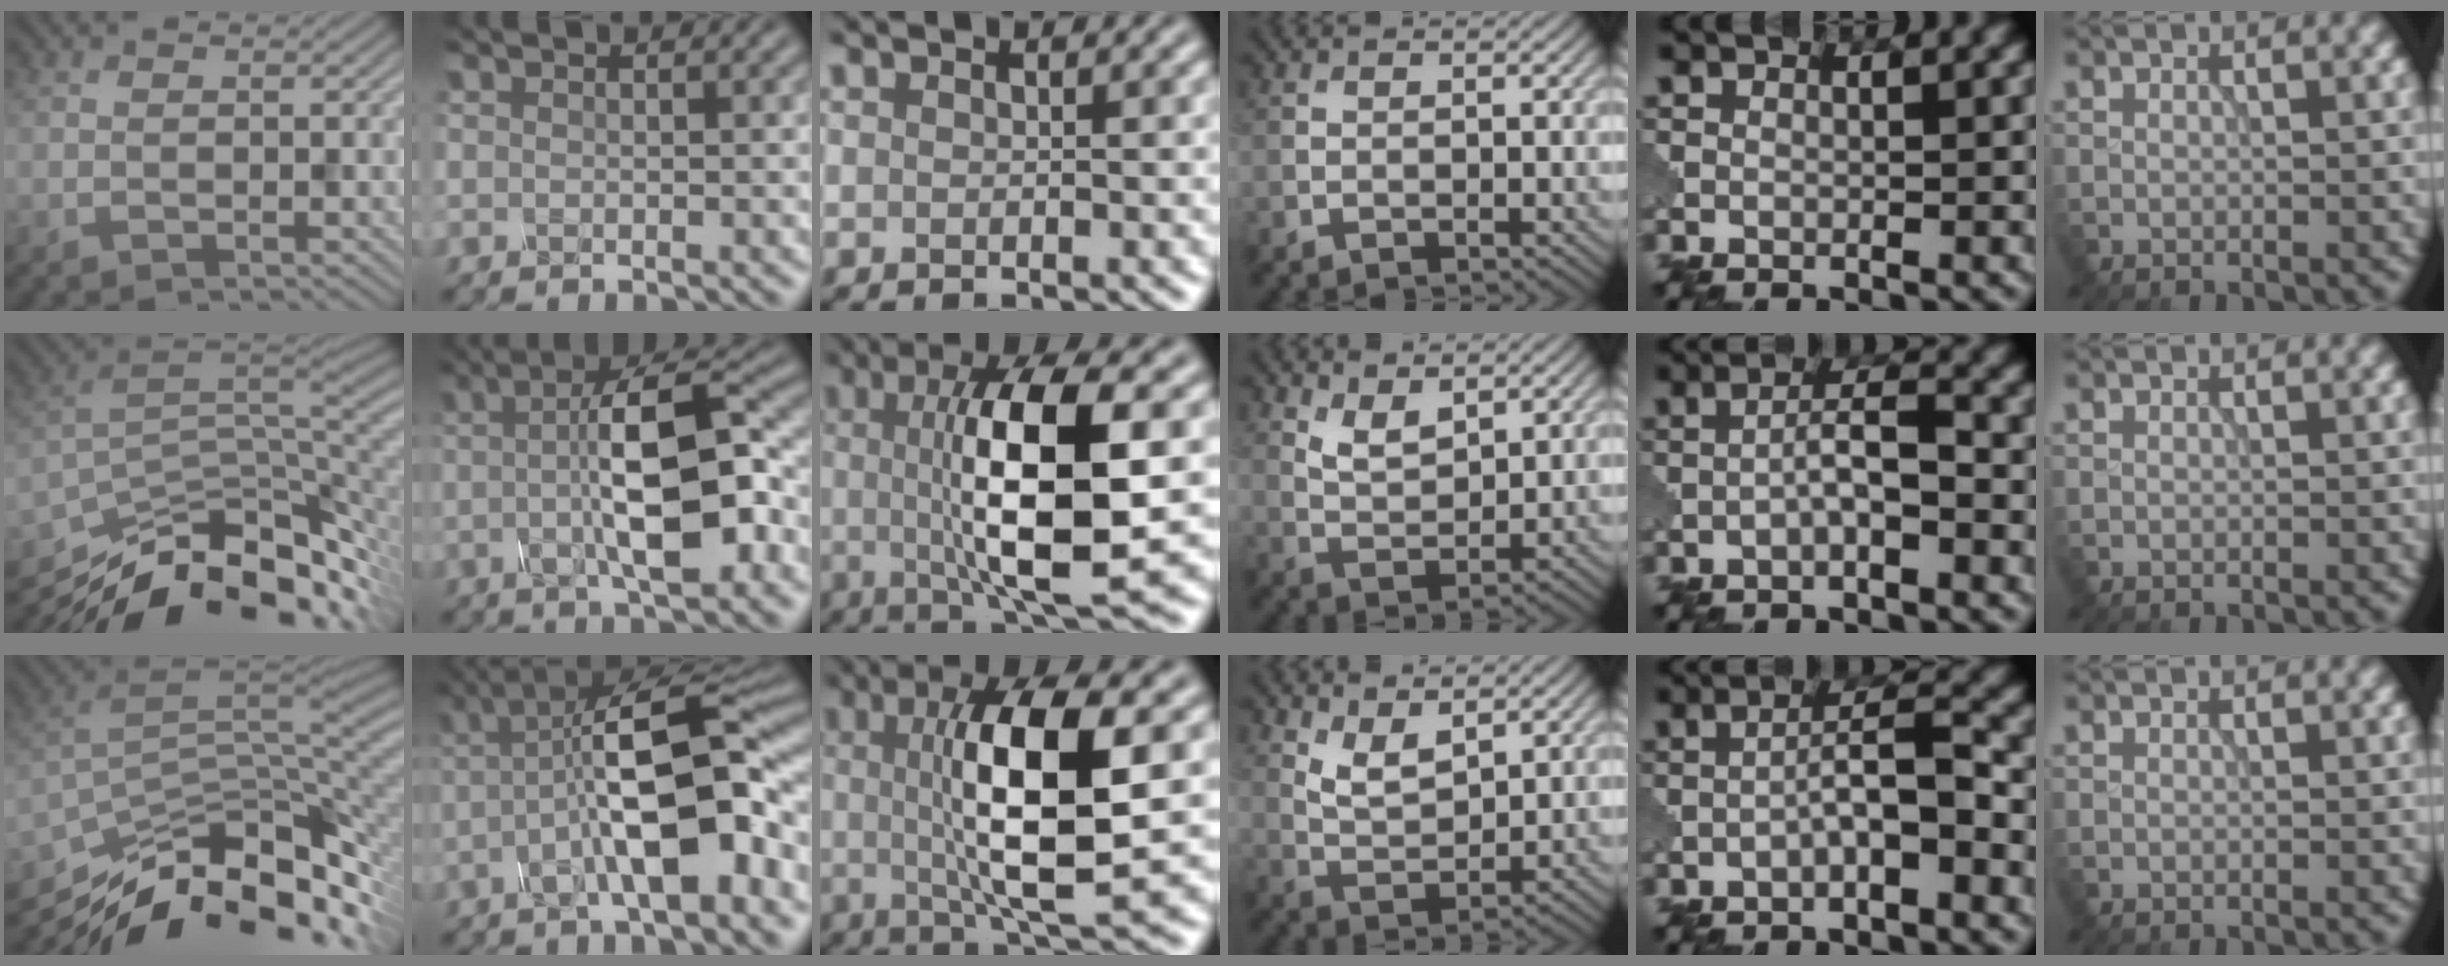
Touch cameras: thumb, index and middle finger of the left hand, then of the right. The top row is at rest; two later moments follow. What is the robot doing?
{"motion": "assemble", "object": "glue stick"}